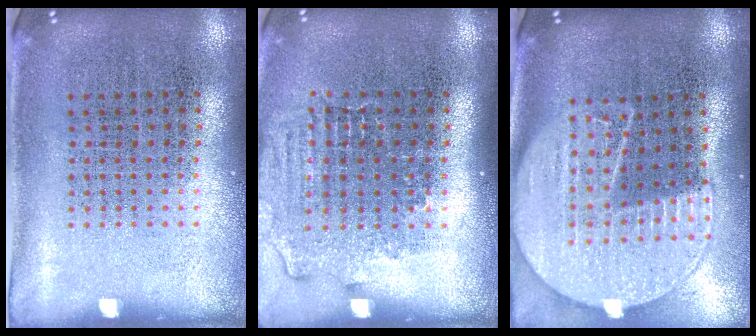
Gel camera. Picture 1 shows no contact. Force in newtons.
{"total": 1.4, "press": 1.2, "slide": 0.6}
{"total": 2.0, "press": 1.8, "slide": 1.0}